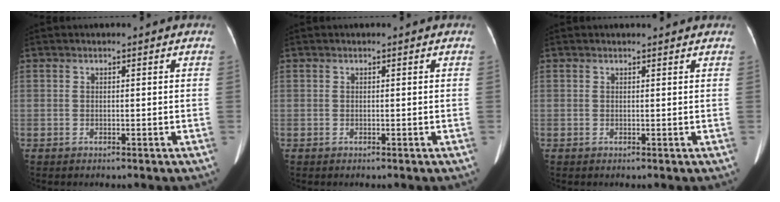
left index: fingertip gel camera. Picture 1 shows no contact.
{"total": 0.0}
{"total": 1.5, "force": [1.4, 0.3, 0.3], "torque": [-0.012, 0.009, 0.016]}